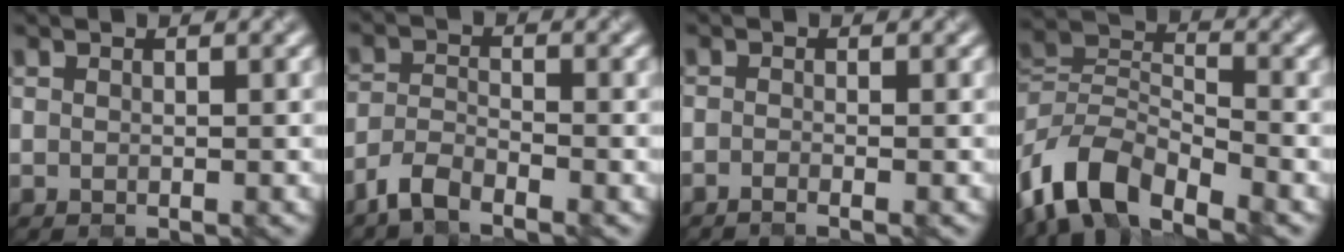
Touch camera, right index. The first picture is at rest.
{"total": 3.2, "force": [-2.7, 0.8, 1.5], "torque": [-0.034, -0.003, -0.063]}
{"total": 1.2, "force": [-0.8, 0.4, 0.9], "torque": [-0.005, -0.010, -0.019]}
{"total": 8.2, "force": [-5.5, 4.0, 4.5], "torque": [-0.079, -0.001, -0.119]}